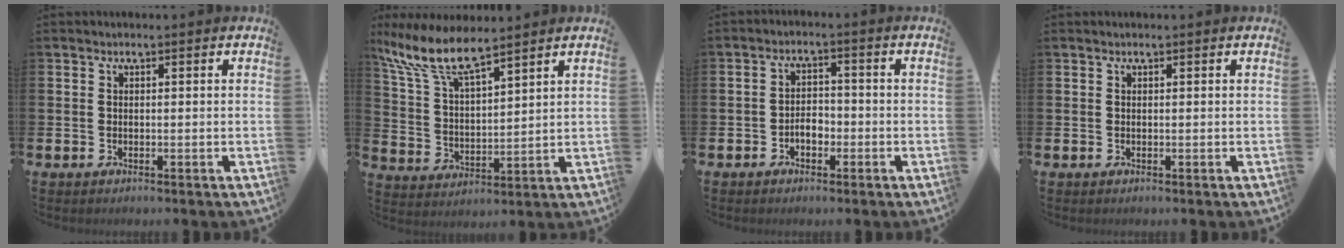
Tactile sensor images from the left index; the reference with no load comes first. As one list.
[{"total": 9.4, "force": [8.0, 2.0, 4.5], "torque": [-0.121, -0.029, 0.143]}, {"total": 2.6, "force": [-1.3, 1.7, 1.6], "torque": [-0.030, 0.005, -0.028]}, {"total": 0.0}]